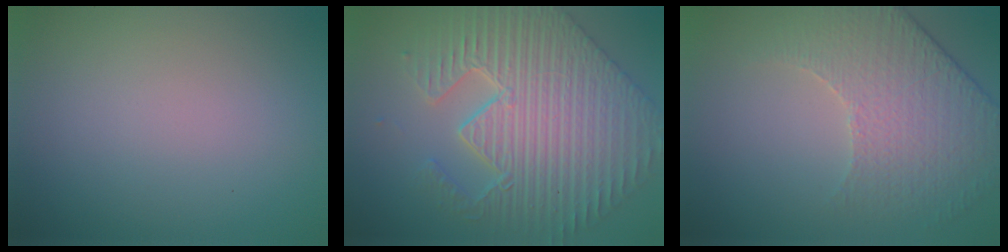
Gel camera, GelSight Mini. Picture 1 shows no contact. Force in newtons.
{"total": 7.7, "press": 6.3, "slide": 4.6}
{"total": 4.3, "press": 3.8, "slide": 2.1}